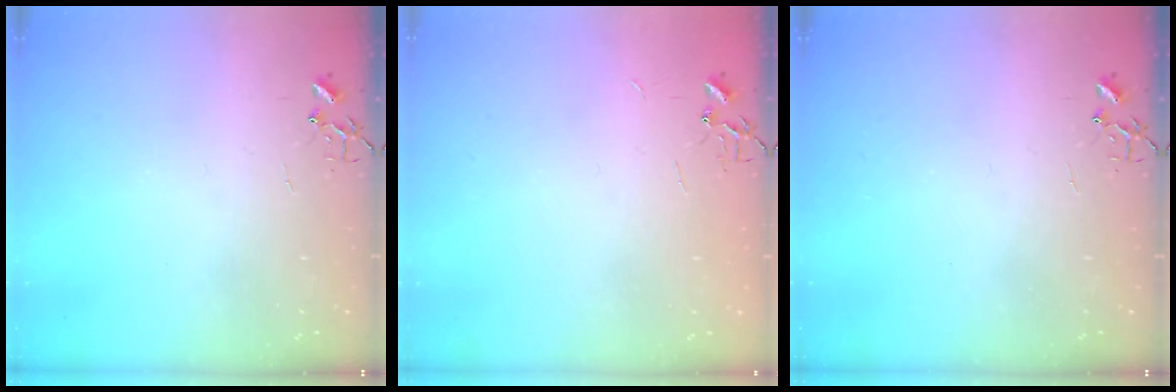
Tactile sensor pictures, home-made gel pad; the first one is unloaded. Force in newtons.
{"total": 1.8, "press": 1.8, "slide": 0.2}
{"total": 0.0}